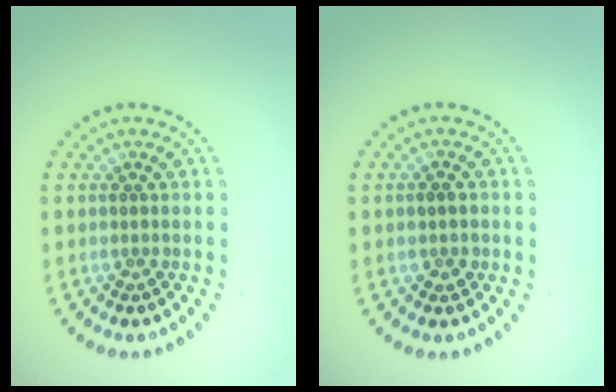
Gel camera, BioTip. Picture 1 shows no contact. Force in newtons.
{"total": 1.4, "press": 1.3, "slide": 0.4}